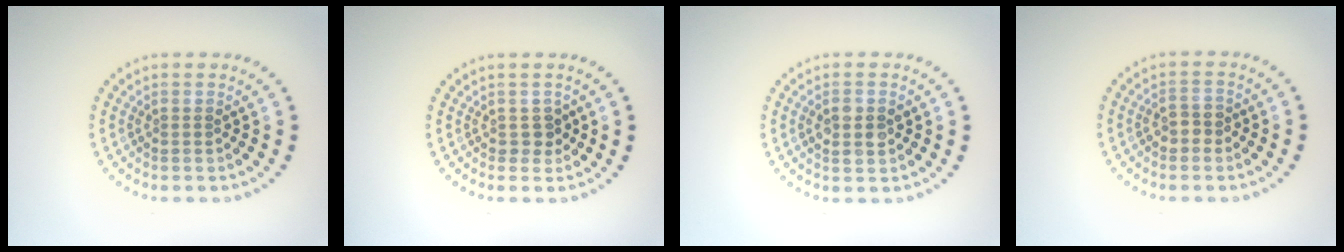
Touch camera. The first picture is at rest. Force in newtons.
{"total": 1.3, "press": 1.0, "slide": 0.7}
{"total": 1.9, "press": 1.9, "slide": 0.2}
{"total": 1.6, "press": 1.5, "slide": 0.5}